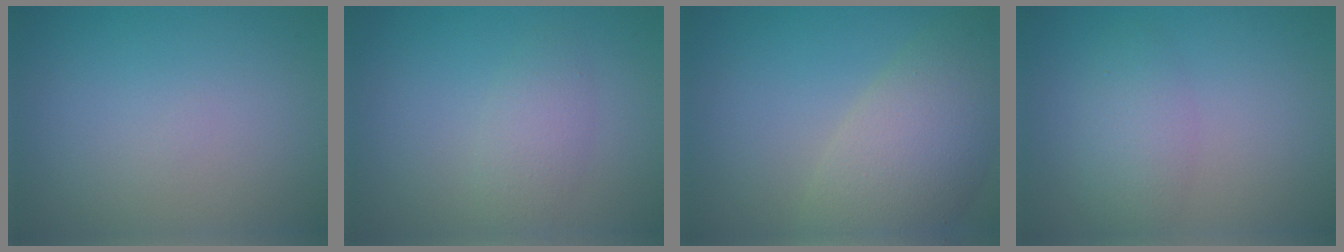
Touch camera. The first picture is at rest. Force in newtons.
{"total": 2.2, "press": 2.2, "slide": 0.0}
{"total": 7.2, "press": 7.2, "slide": 0.6}
{"total": 2.6, "press": 2.6, "slide": 0.2}